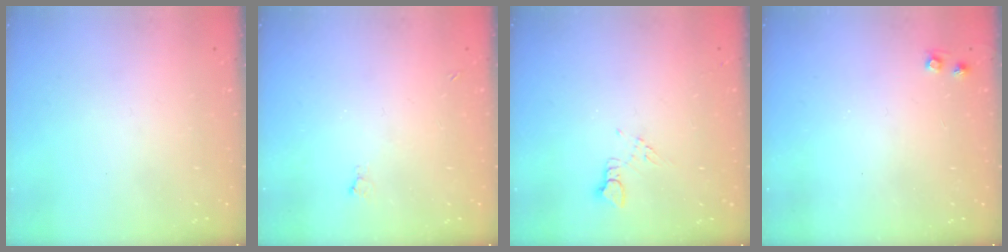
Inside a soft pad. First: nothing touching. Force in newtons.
{"total": 2.5, "press": 2.4, "slide": 0.6}
{"total": 3.9, "press": 3.9, "slide": 0.5}
{"total": 3.7, "press": 3.7, "slide": 0.6}